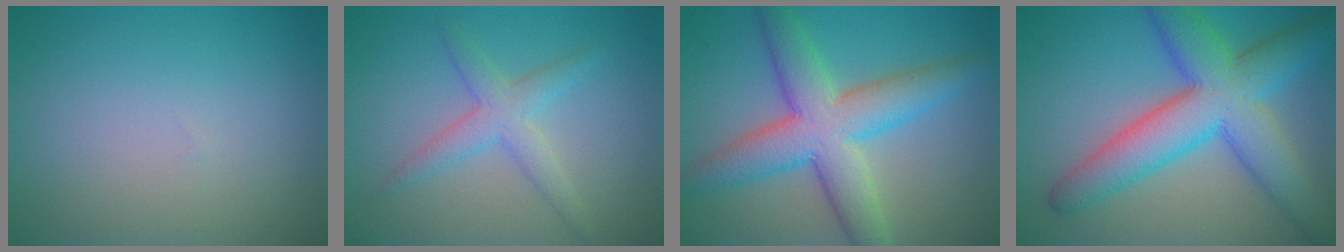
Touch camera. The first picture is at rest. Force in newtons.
{"total": 2.9, "press": 2.9, "slide": 0.0}
{"total": 8.0, "press": 8.0, "slide": 0.2}
{"total": 9.6, "press": 9.6, "slide": 0.2}